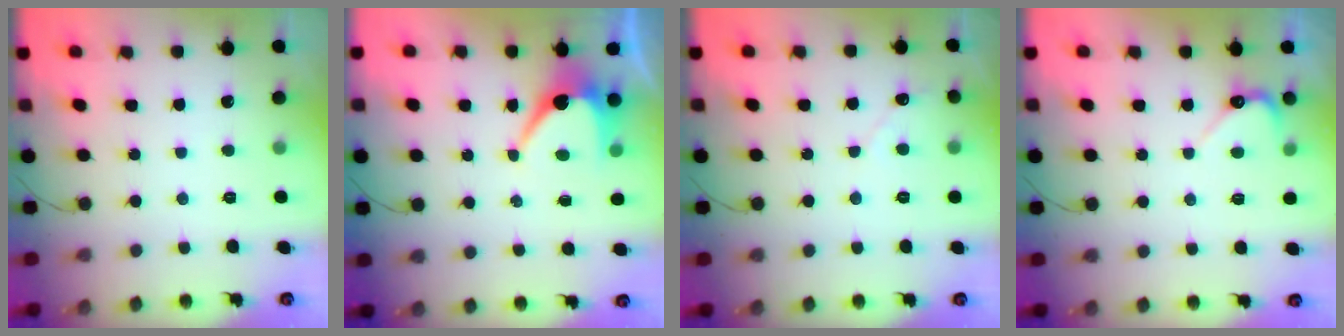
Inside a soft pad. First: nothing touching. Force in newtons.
{"total": 6.8, "press": 6.8, "slide": 0.6}
{"total": 2.7, "press": 2.7, "slide": 0.3}
{"total": 3.4, "press": 3.4, "slide": 0.3}